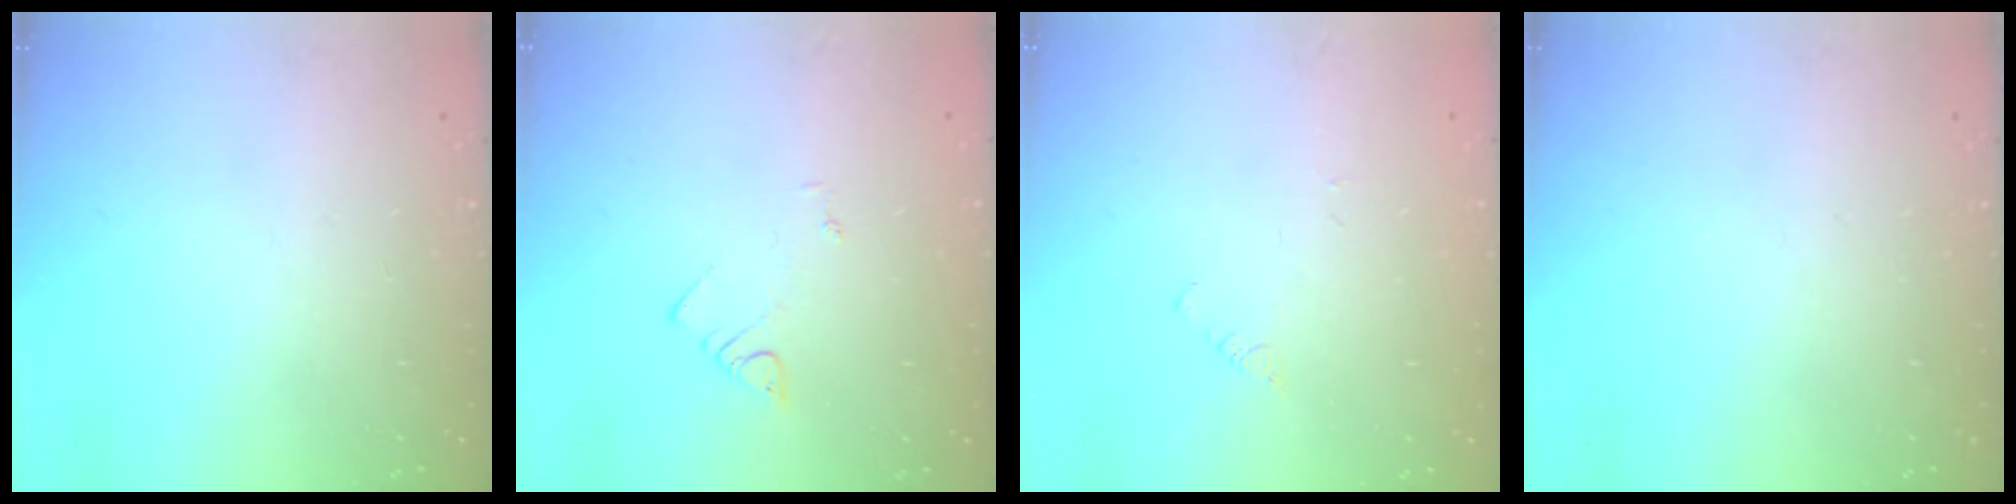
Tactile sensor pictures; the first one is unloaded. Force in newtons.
{"total": 2.1, "press": 2.1, "slide": 0.4}
{"total": 1.0, "press": 0.9, "slide": 0.2}
{"total": 0.0}